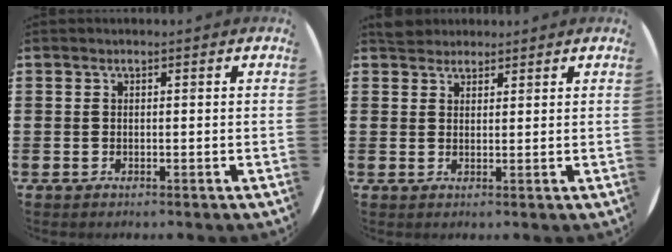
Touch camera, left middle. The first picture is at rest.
{"total": 2.5, "force": [2.3, 0.9, 0.0], "torque": [0.003, 0.002, 0.044]}